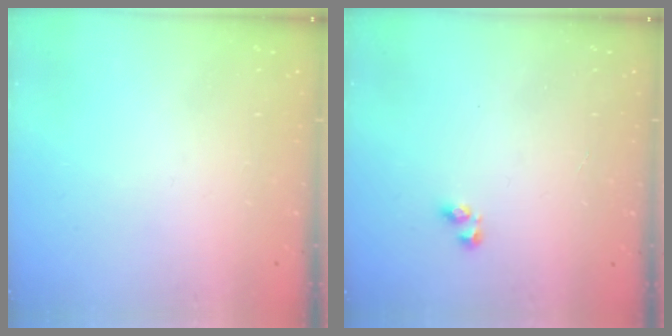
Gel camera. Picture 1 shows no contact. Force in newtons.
{"total": 3.2, "press": 3.1, "slide": 0.6}